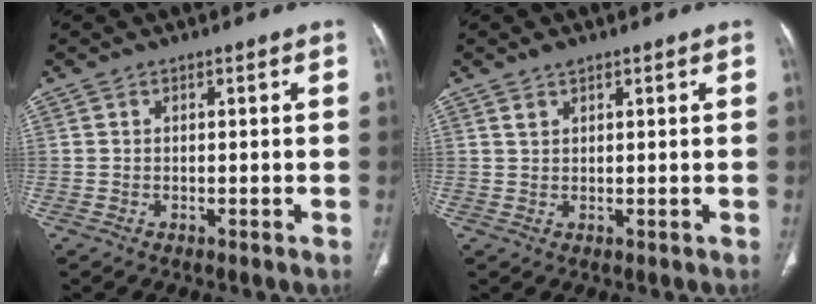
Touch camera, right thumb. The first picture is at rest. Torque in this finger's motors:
{"motor_torque": [-0.71, 0.50, -0.06, 0.21, 0.00]}